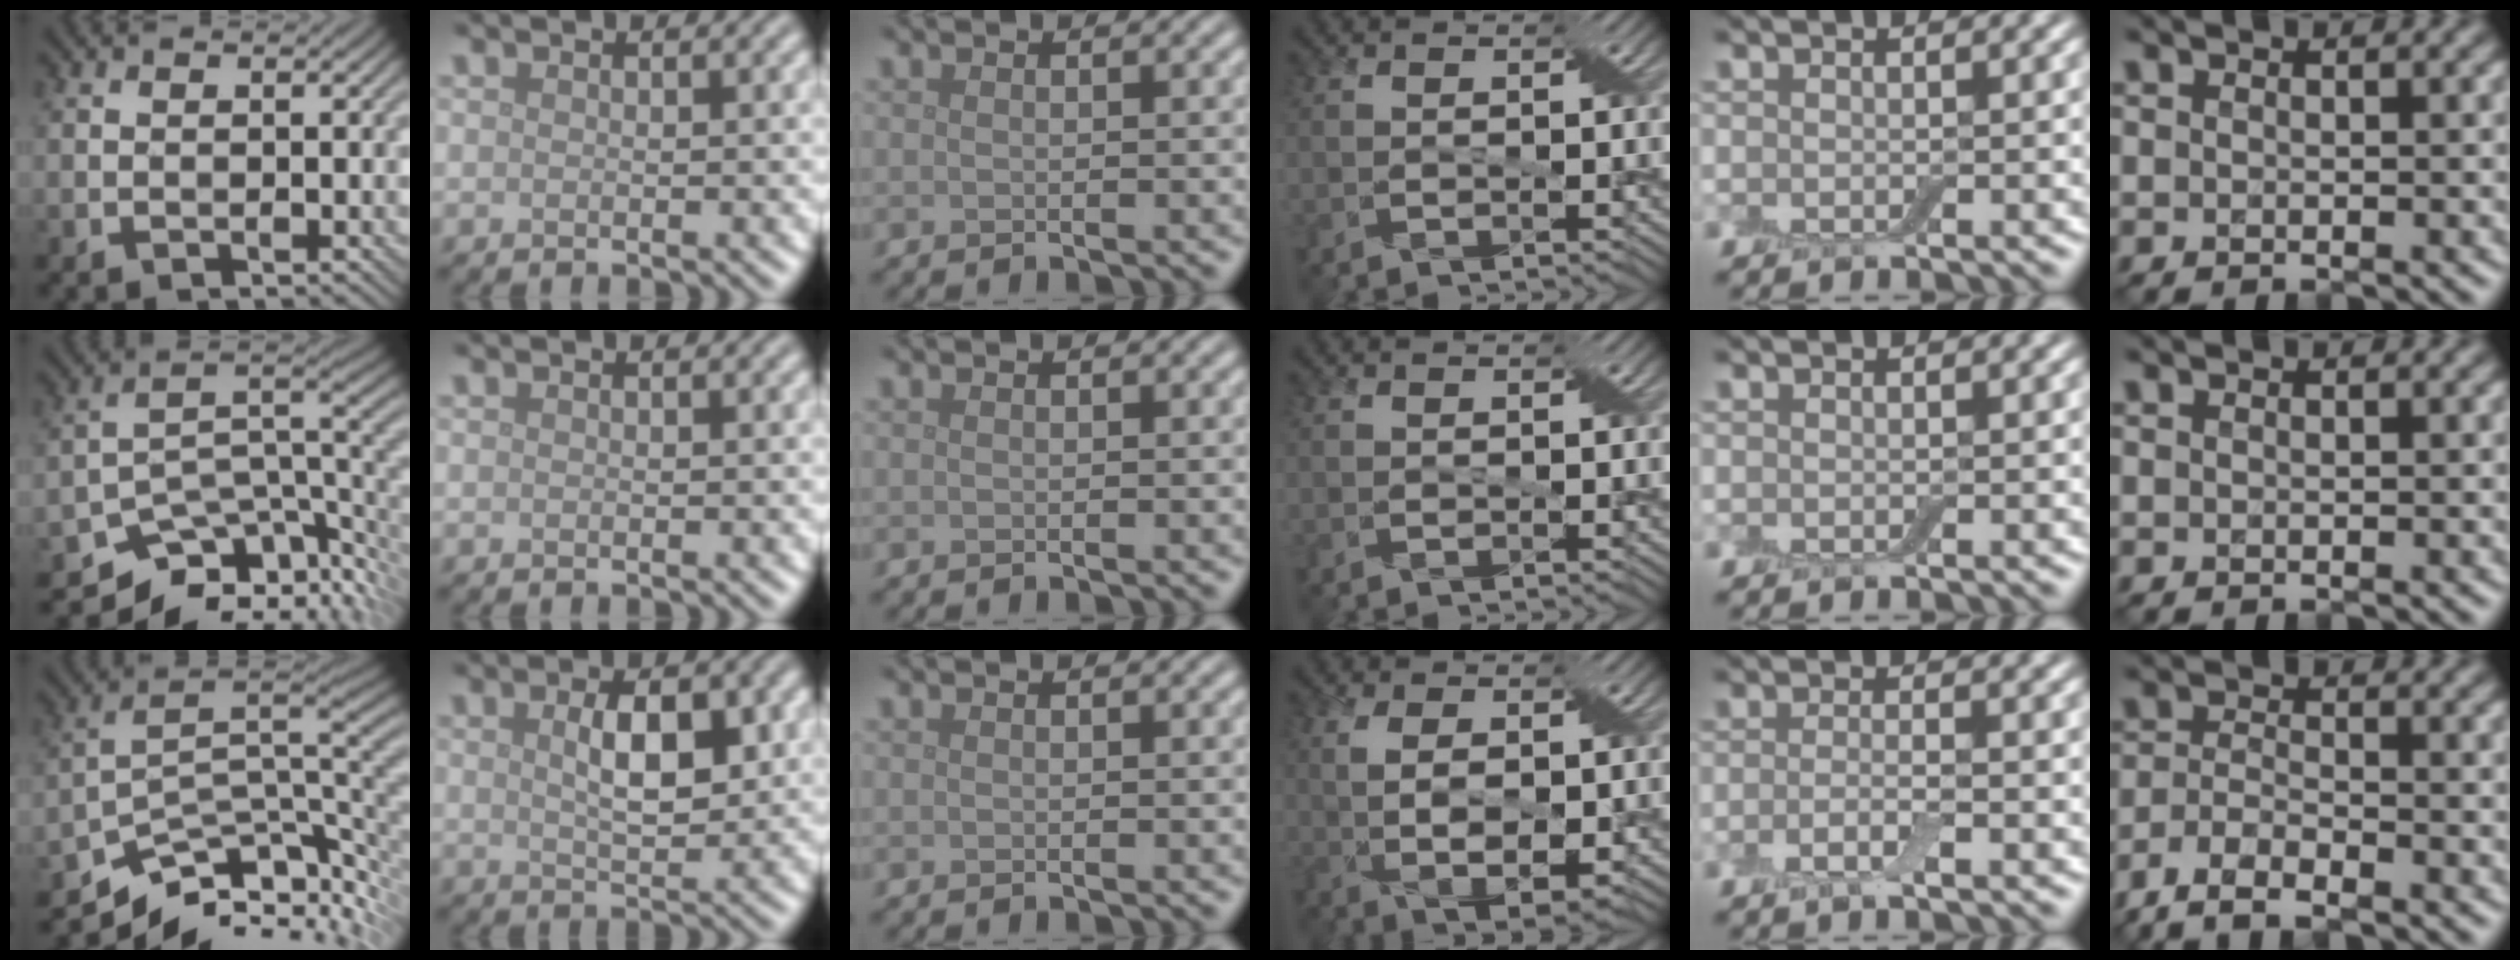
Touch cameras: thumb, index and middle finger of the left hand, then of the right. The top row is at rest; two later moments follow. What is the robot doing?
{"motion": "wrap", "object": "bandage"}